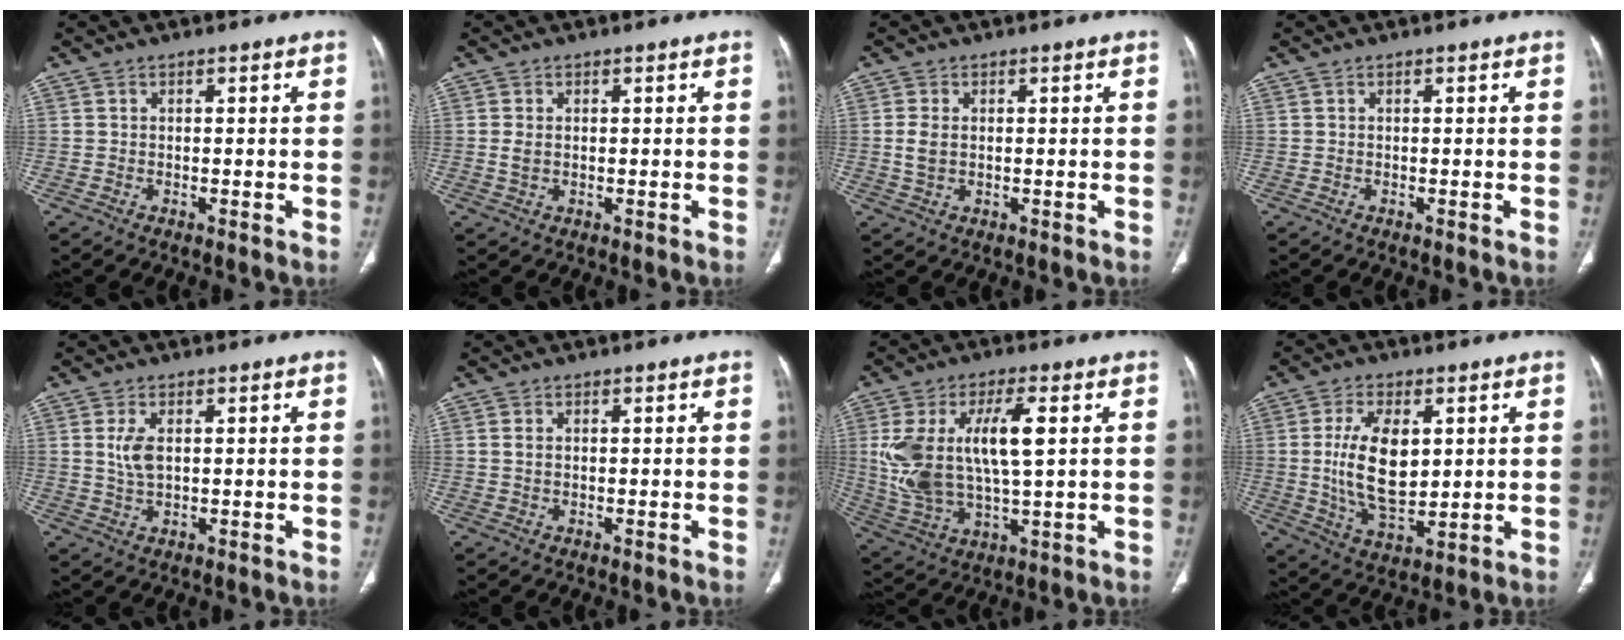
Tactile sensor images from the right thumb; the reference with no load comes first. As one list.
[{"total": 2.0, "force": [0.1, 1.3, 1.5], "torque": [-0.038, -0.001, 0.003]}, {"total": 3.4, "force": [0.2, 2.2, 2.5], "torque": [-0.060, 0.000, 0.006]}, {"total": 0.0}, {"total": 4.1, "force": [0.9, 2.1, 3.4], "torque": [-0.075, -0.005, 0.022]}, {"total": 1.3, "force": [0.3, 0.8, 1.0], "torque": [-0.024, 0.001, 0.008]}, {"total": 17.0, "force": [3.1, 7.1, 15.2], "torque": [-0.310, -0.001, 0.069]}, {"total": 13.0, "force": [1.8, 6.8, 10.9], "torque": [-0.191, -0.018, 0.042]}]